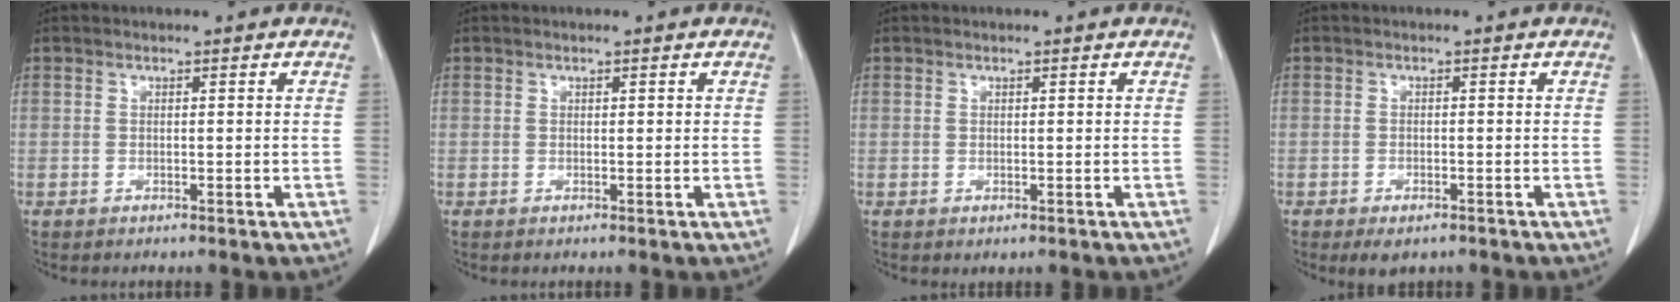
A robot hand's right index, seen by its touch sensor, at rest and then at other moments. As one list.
[{"total": 0.0}, {"total": 0.0}, {"total": 3.0, "force": [-2.0, 1.4, 1.7], "torque": [-0.025, -0.003, -0.019]}]